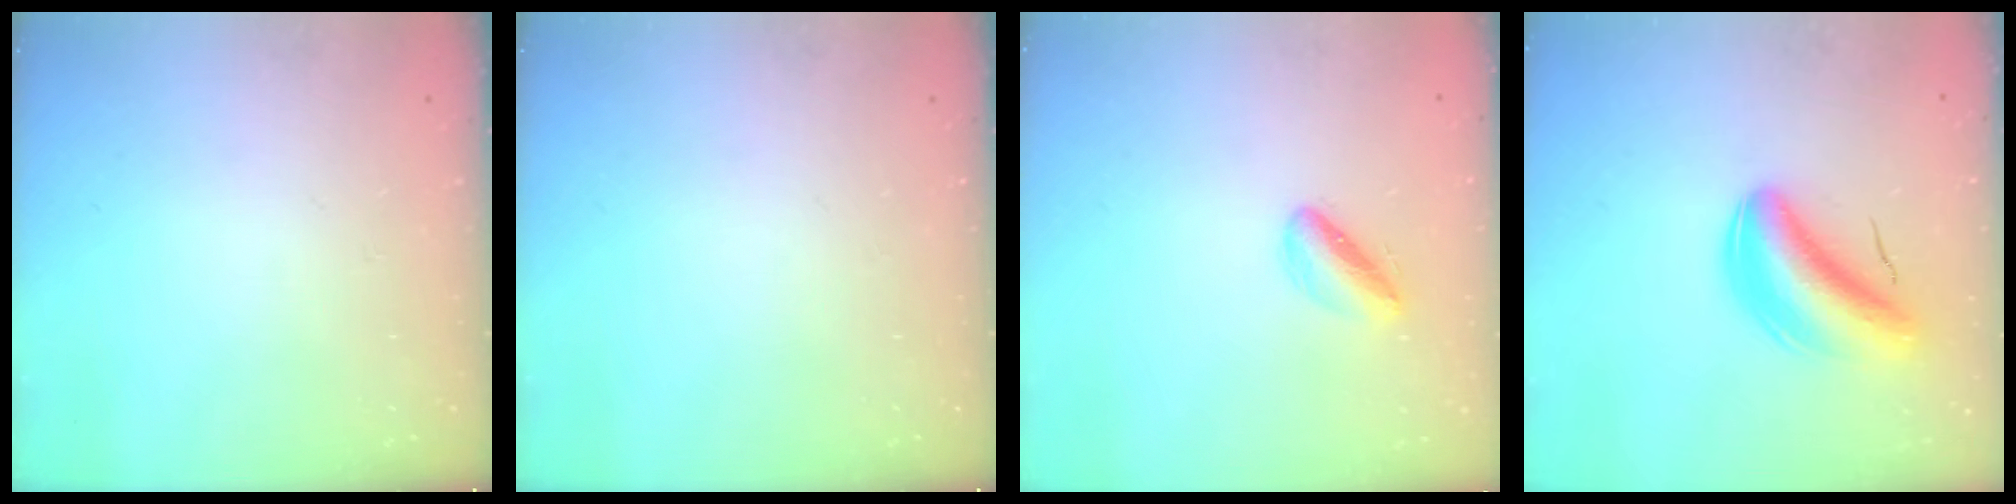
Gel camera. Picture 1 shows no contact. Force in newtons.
{"total": 0.0}
{"total": 4.6, "press": 4.4, "slide": 1.4}
{"total": 5.9, "press": 5.5, "slide": 2.2}